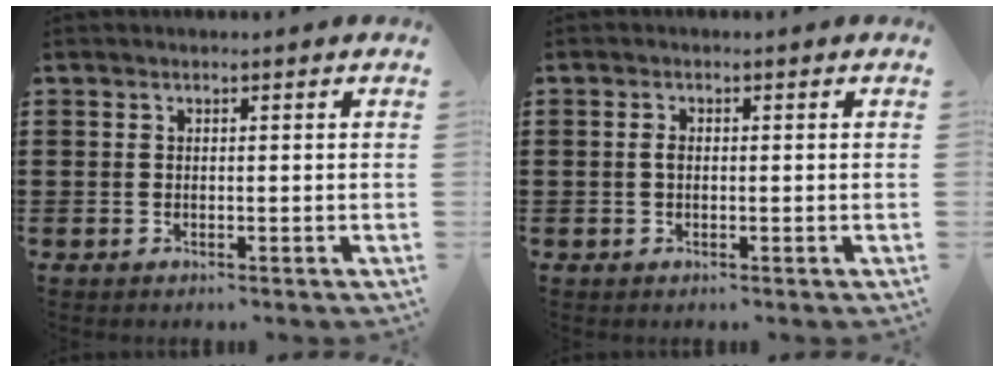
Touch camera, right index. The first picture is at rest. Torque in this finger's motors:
{"motor_torque": [0.59, 0.39, 0.22, 0.05]}